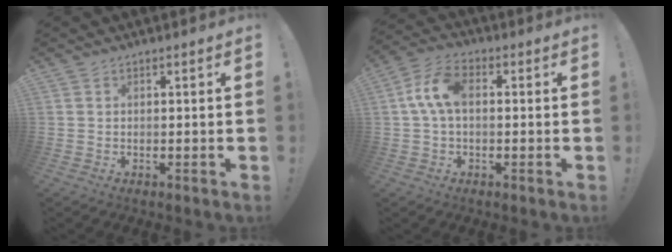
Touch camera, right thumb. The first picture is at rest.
{"total": 9.2, "force": [0.7, 5.3, 7.4], "torque": [-0.136, 0.010, 0.017]}